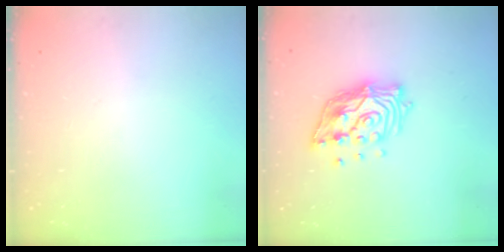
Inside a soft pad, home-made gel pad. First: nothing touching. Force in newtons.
{"total": 14.3, "press": 14.1, "slide": 2.0}